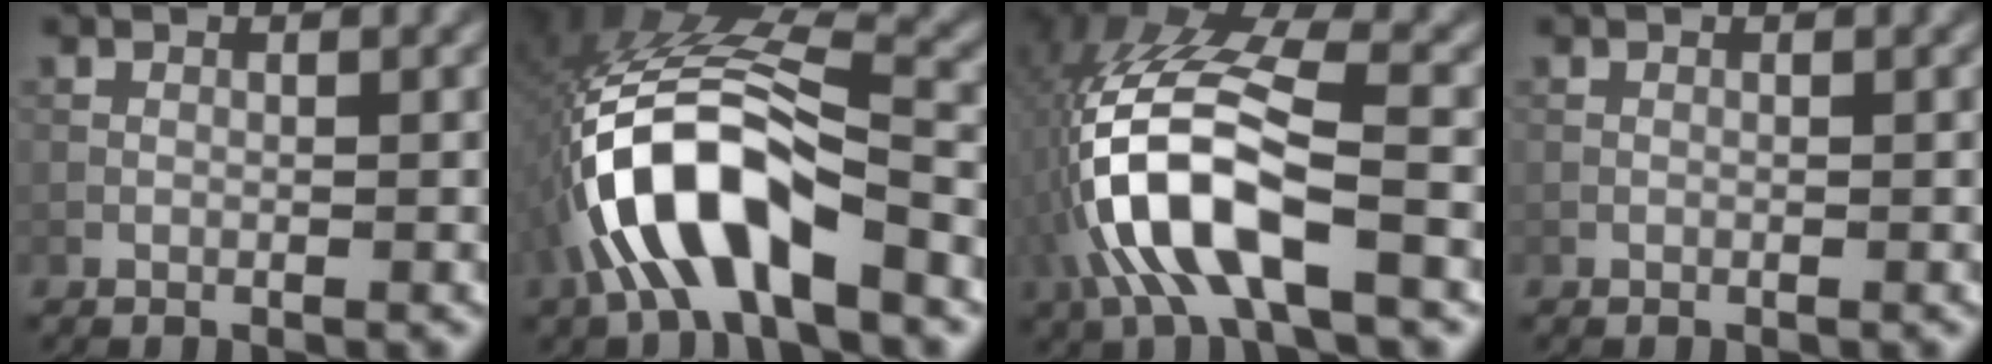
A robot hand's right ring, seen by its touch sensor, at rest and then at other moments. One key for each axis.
{"total": 10.8, "fx": -4.2, "fy": 4.1, "fz": 9.1, "tx": -0.187, "ty": 0.015, "tz": -0.077}
{"total": 11.2, "fx": -3.3, "fy": 4.6, "fz": 9.7, "tx": -0.223, "ty": 0.007, "tz": -0.063}
{"total": 0.0}